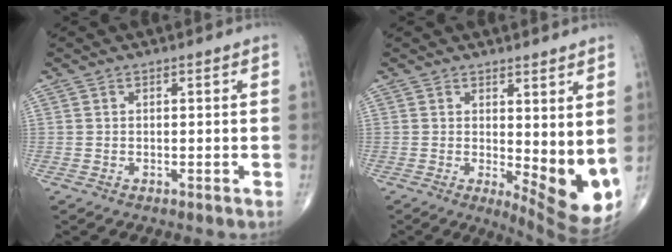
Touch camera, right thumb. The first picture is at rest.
{"total": 9.6, "force": [1.1, 3.8, 8.8], "torque": [-0.107, -0.028, 0.027]}